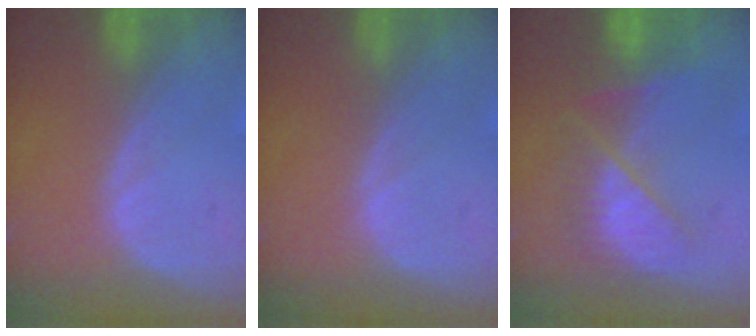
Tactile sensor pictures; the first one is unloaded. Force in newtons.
{"total": 0.0}
{"total": 7.2, "press": 7.0, "slide": 1.6}